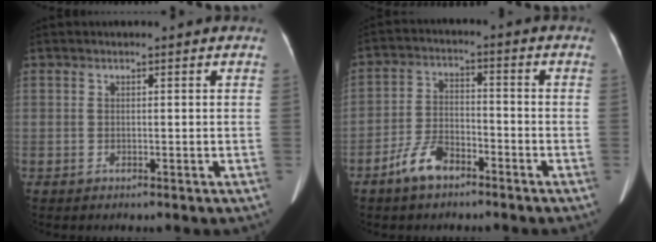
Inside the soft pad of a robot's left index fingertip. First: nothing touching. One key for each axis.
{"total": 6.6, "fx": -4.6, "fy": 2.9, "fz": 3.8, "tx": -0.085, "ty": 0.004, "tz": -0.087}